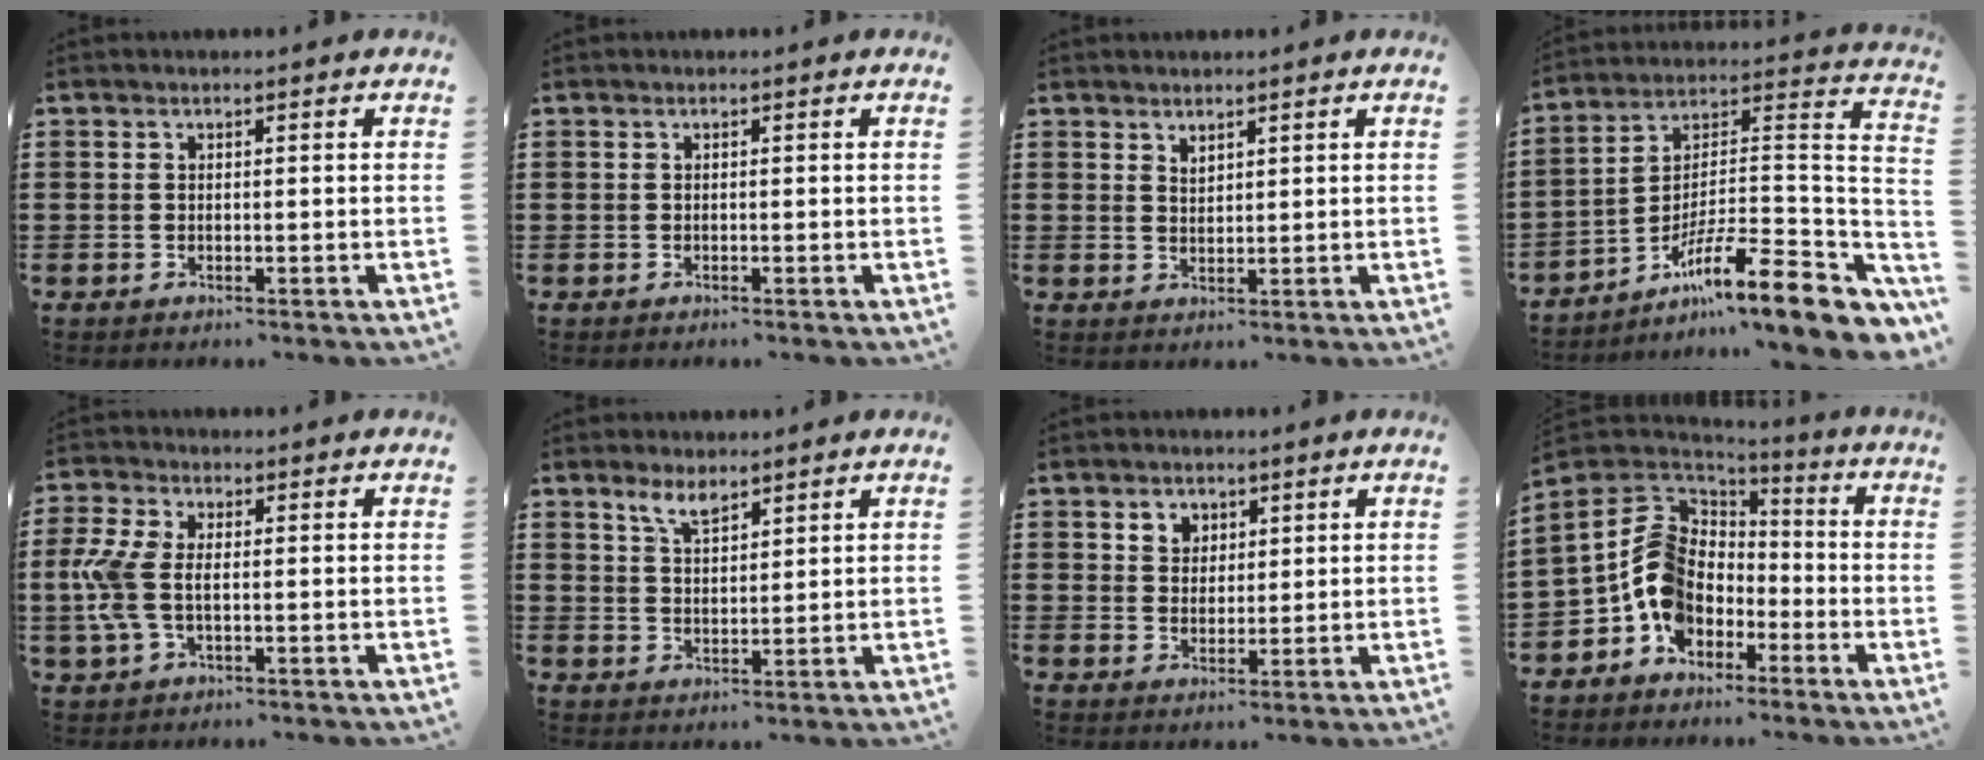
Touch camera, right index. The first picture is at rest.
{"total": 0.0}
{"total": 1.6, "force": [1.5, 0.5, 0.2], "torque": [-0.005, 0.002, 0.028]}
{"total": 13.1, "force": [-8.3, 2.7, 9.8], "torque": [-0.147, 0.001, -0.153]}
{"total": 6.8, "force": [-0.2, 3.5, 5.8], "torque": [-0.157, -0.007, -0.016]}
{"total": 3.8, "force": [2.9, 1.3, 2.0], "torque": [-0.046, 0.003, 0.054]}
{"total": 3.0, "force": [1.7, 2.4, 0.3], "torque": [-0.018, 0.010, 0.030]}
{"total": 10.8, "force": [-2.9, 8.4, 6.2], "torque": [-0.167, 0.011, -0.062]}